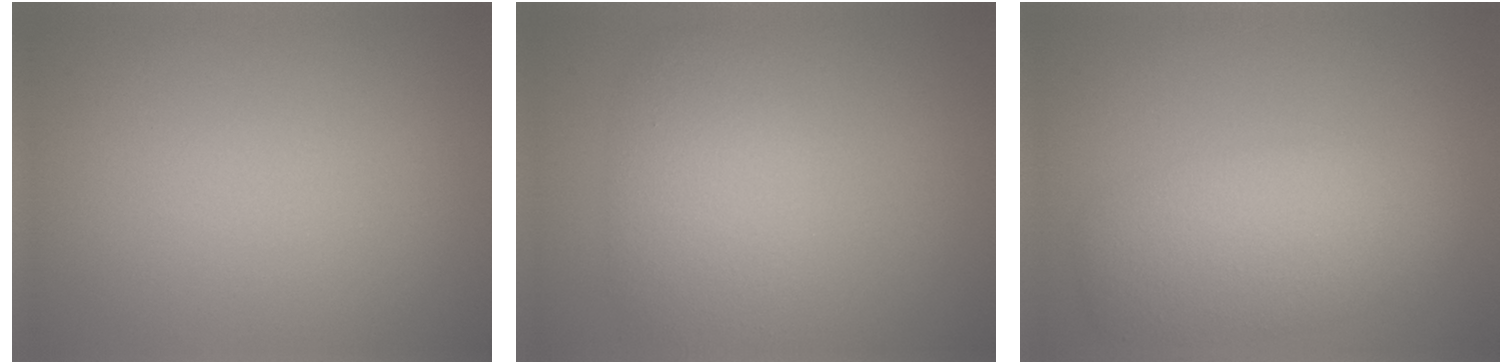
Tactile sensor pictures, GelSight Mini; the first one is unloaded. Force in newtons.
{"total": 4.8, "press": 4.8, "slide": 0.3}
{"total": 5.7, "press": 5.6, "slide": 0.3}